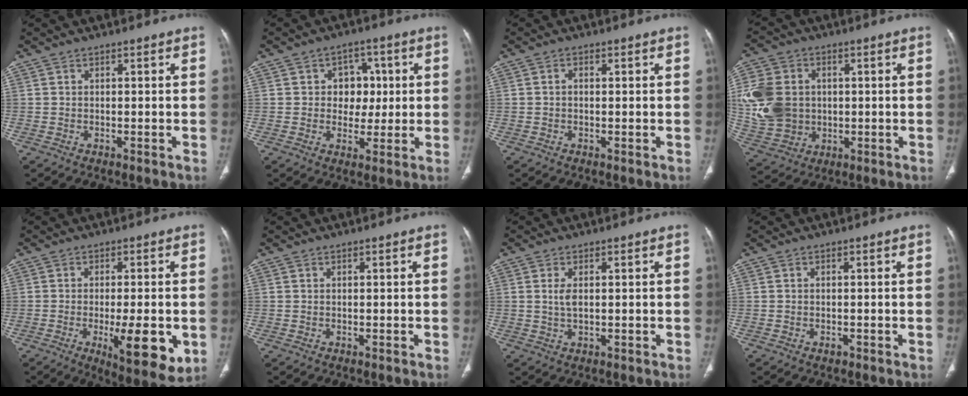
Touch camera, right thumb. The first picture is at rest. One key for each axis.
{"total": 7.2, "fx": 0.9, "fy": 5.9, "fz": 4.1, "tx": -0.011, "ty": 0.005, "tz": 0.011}
{"total": 0.9, "fx": 0.0, "fy": 0.6, "fz": 0.7, "tx": -0.013, "ty": 0.004, "tz": -0.001}
{"total": 15.1, "fx": 1.2, "fy": 12.2, "fz": 8.8, "tx": -0.178, "ty": 0.006, "tz": 0.037}
{"total": 12.5, "fx": -3.3, "fy": 3.8, "fz": 11.5, "tx": -0.156, "ty": -0.021, "tz": -0.041}
{"total": 0.0}
{"total": 2.7, "fx": 0.4, "fy": 1.3, "fz": 2.4, "tx": -0.053, "ty": -0.002, "tz": 0.010}
{"total": 0.8, "fx": -0.4, "fy": 0.5, "fz": 0.3, "tx": -0.006, "ty": 0.001, "tz": -0.007}